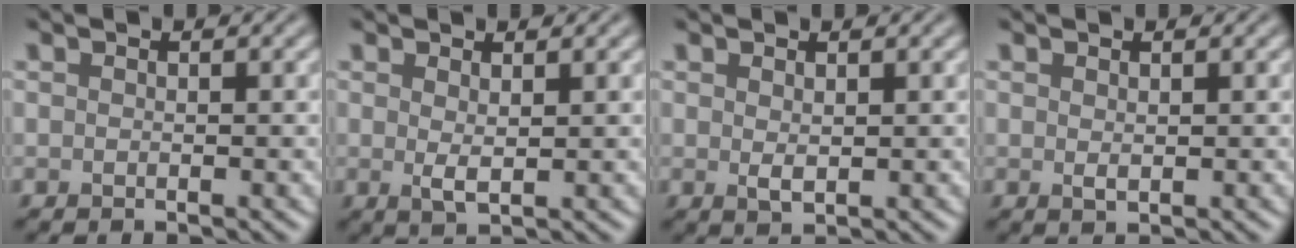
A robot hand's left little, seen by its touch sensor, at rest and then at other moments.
{"total": 1.4, "force": [0.6, 0.3, 1.2], "torque": [-0.025, -0.006, 0.012]}
{"total": 1.0, "force": [0.5, 0.4, 0.8], "torque": [-0.018, -0.005, 0.013]}
{"total": 0.6, "force": [0.4, 0.2, 0.5], "torque": [-0.012, -0.003, 0.009]}